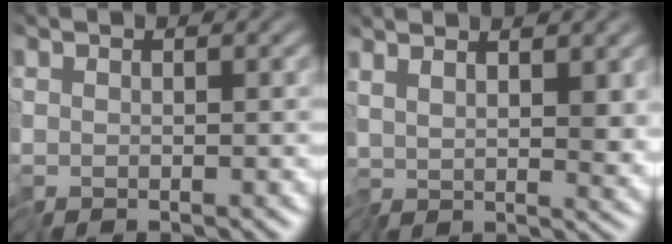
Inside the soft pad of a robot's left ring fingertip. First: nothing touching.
{"total": 3.2, "force": [1.5, 0.8, 2.7], "torque": [-0.053, -0.002, 0.025]}